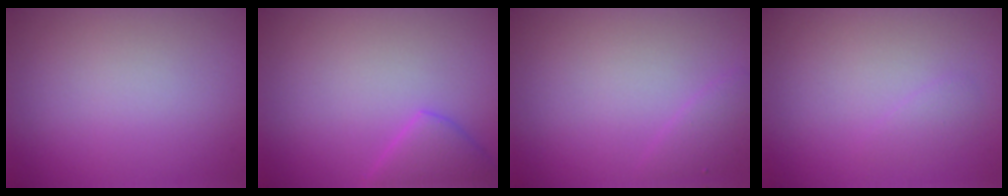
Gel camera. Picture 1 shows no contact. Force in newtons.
{"total": 2.8, "press": 2.8, "slide": 0.3}
{"total": 1.4, "press": 1.4, "slide": 0.1}
{"total": 0.9, "press": 0.9, "slide": 0.1}